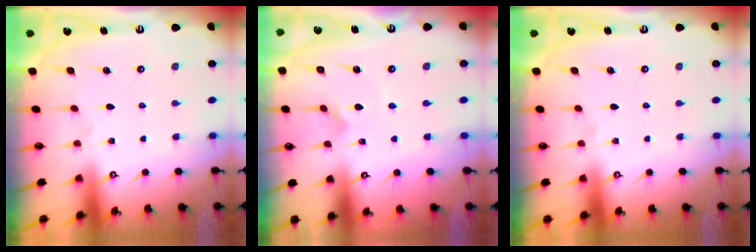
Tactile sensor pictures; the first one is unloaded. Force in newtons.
{"total": 3.1, "press": 3.0, "slide": 0.5}
{"total": 0.0}